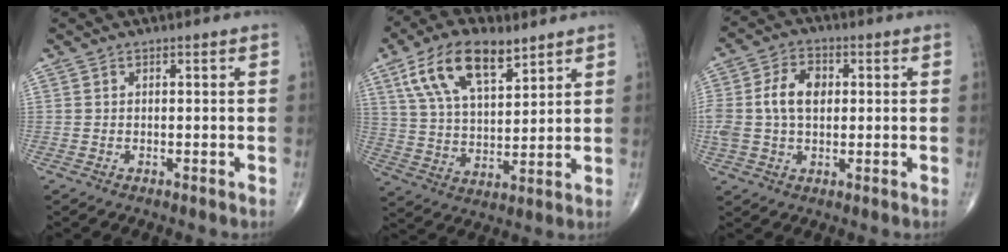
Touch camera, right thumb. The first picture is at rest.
{"total": 15.1, "force": [8.3, 6.9, 10.5], "torque": [-0.173, -0.023, 0.158]}
{"total": 9.3, "force": [1.0, 6.1, 6.9], "torque": [-0.137, 0.015, 0.020]}